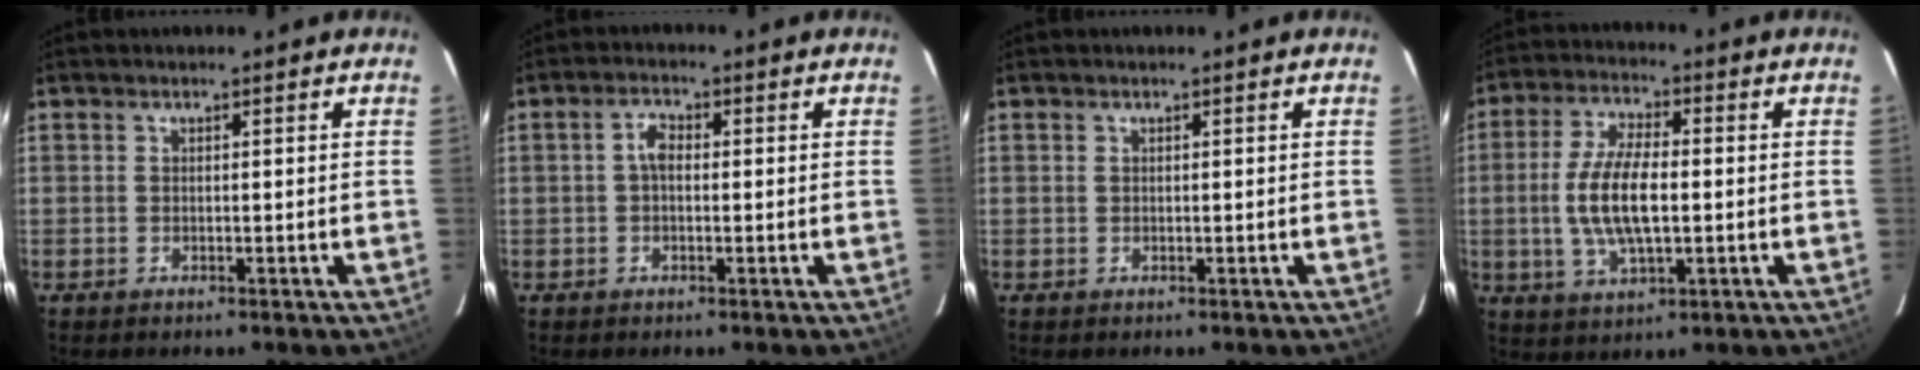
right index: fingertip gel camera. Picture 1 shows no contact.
{"total": 2.6, "force": [0.0, 1.6, 2.1], "torque": [-0.042, 0.010, 0.000]}
{"total": 0.0}
{"total": 10.8, "force": [-0.8, 4.2, 9.9], "torque": [-0.203, 0.003, -0.014]}